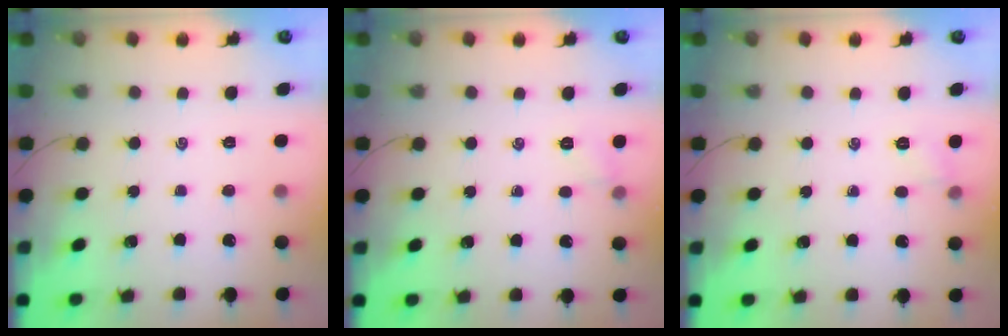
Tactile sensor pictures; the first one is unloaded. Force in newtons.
{"total": 5.2, "press": 5.0, "slide": 1.5}
{"total": 4.8, "press": 4.6, "slide": 1.4}